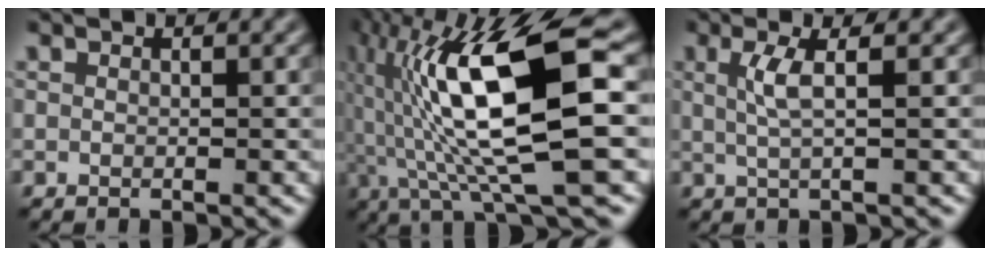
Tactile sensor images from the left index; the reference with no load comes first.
{"total": 13.6, "force": [0.5, 3.0, 13.3], "torque": [-0.239, 0.018, 0.011]}
{"total": 2.7, "force": [0.6, 0.6, 2.6], "torque": [-0.047, -0.001, 0.010]}